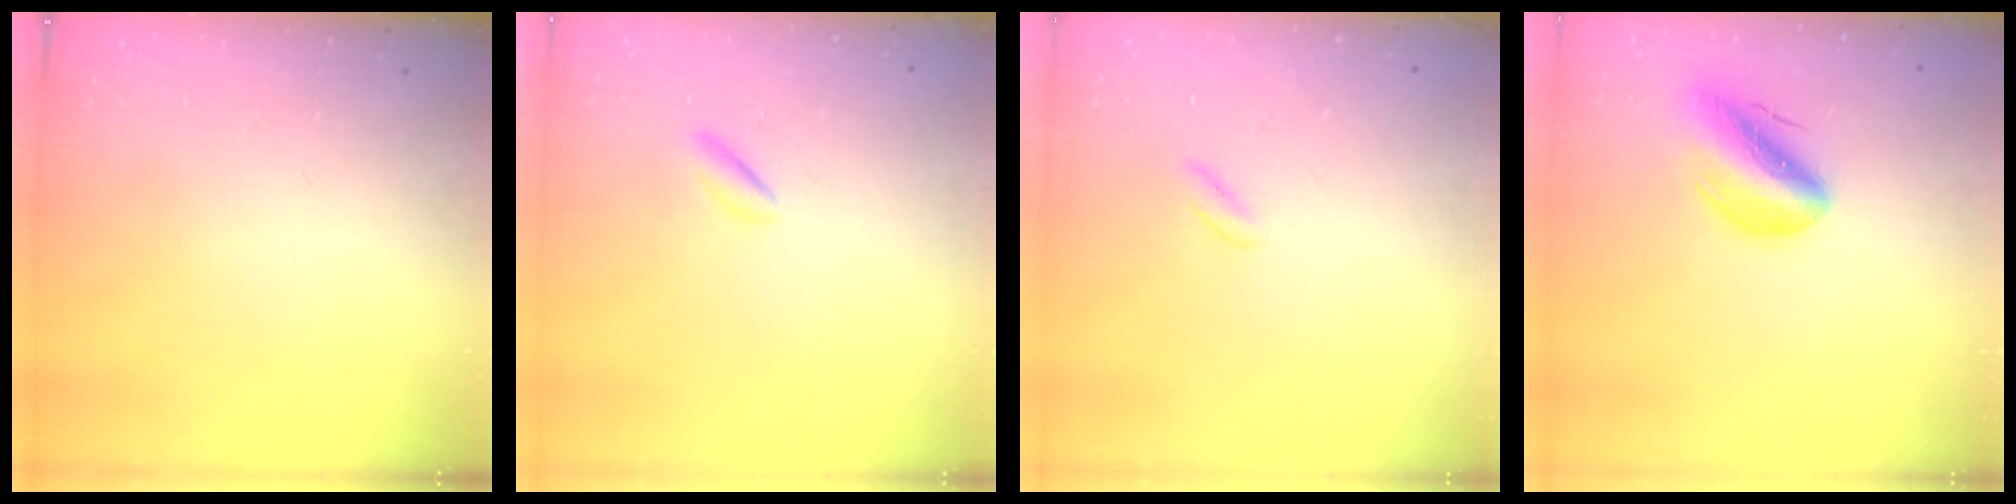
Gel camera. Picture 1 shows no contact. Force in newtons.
{"total": 1.5, "press": 1.3, "slide": 0.7}
{"total": 0.8, "press": 0.4, "slide": 0.7}
{"total": 12.1, "press": 11.6, "slide": 3.4}